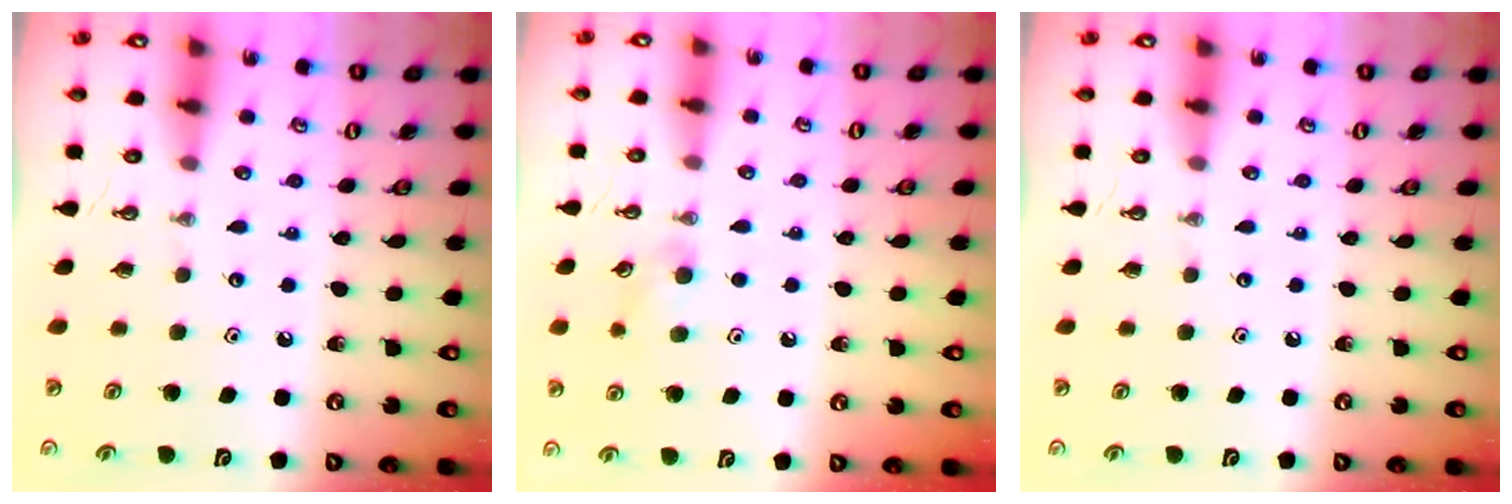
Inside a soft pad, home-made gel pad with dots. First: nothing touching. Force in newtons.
{"total": 6.2, "press": 6.0, "slide": 1.4}
{"total": 0.0}